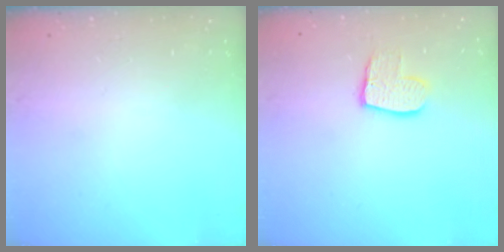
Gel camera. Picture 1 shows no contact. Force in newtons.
{"total": 10.1, "press": 10.0, "slide": 0.7}